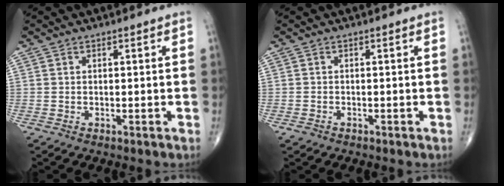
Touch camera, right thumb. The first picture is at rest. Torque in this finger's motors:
{"motor_torque": [0.76, 0.29, -0.03, -0.06, -0.02]}